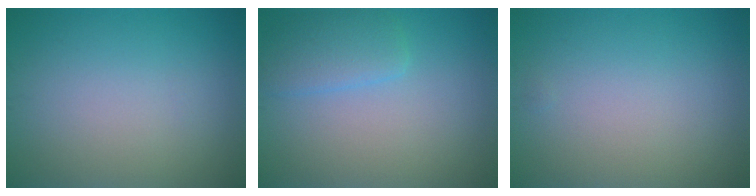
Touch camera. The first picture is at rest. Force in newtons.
{"total": 2.7, "press": 2.7, "slide": 0.0}
{"total": 0.0}